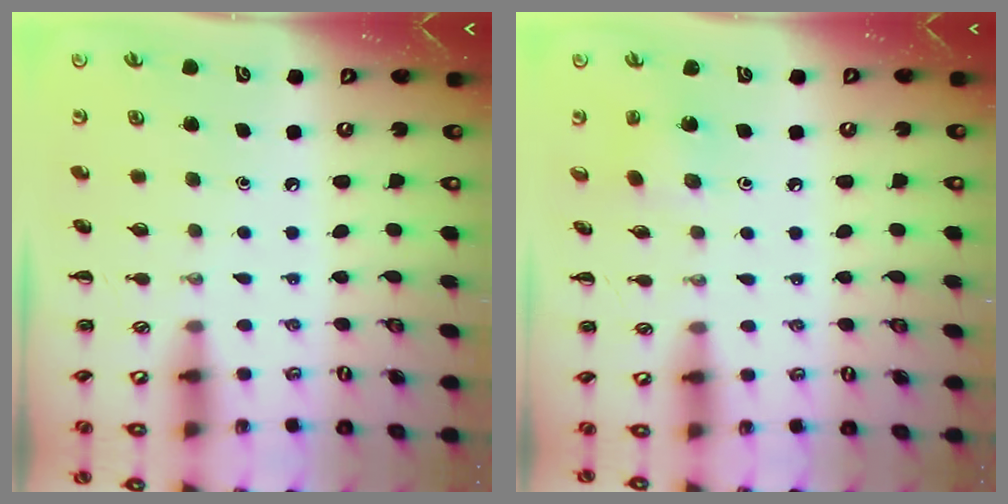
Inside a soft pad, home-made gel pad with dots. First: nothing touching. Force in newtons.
{"total": 1.5, "press": 1.4, "slide": 0.5}